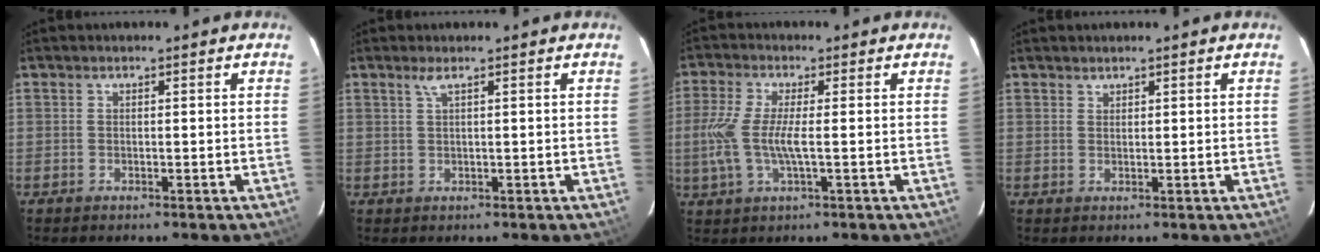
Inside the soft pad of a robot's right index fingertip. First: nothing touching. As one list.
[{"total": 1.2, "force": [0.6, -0.4, 0.9], "torque": [-0.017, 0.001, 0.012]}, {"total": 7.5, "force": [-0.8, 1.6, 7.3], "torque": [-0.165, -0.003, -0.016]}, {"total": 0.7, "force": [0.7, 0.2, -0.1], "torque": [0.002, 0.001, 0.015]}]